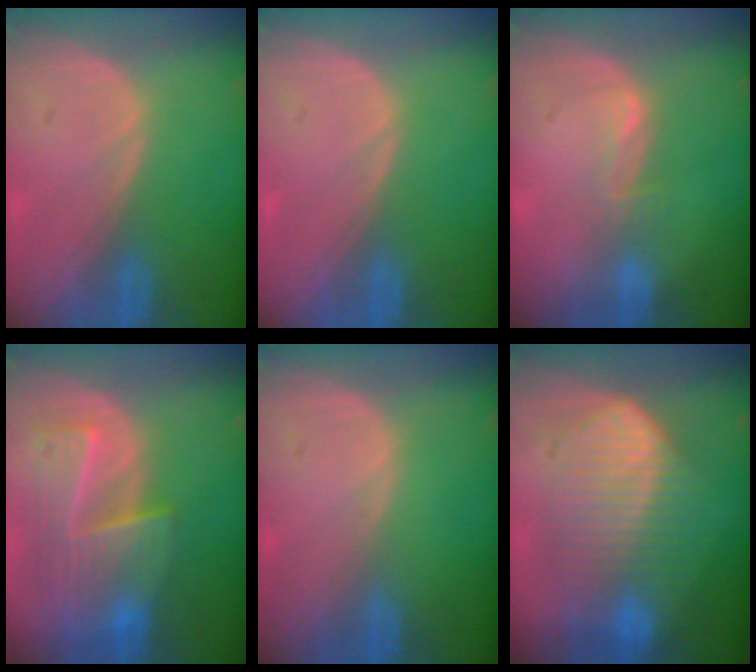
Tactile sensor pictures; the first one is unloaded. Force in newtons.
{"total": 0.0}
{"total": 2.0, "press": 2.0, "slide": 0.3}
{"total": 9.3, "press": 8.3, "slide": 4.2}
{"total": 0.0}
{"total": 10.5, "press": 10.4, "slide": 0.5}